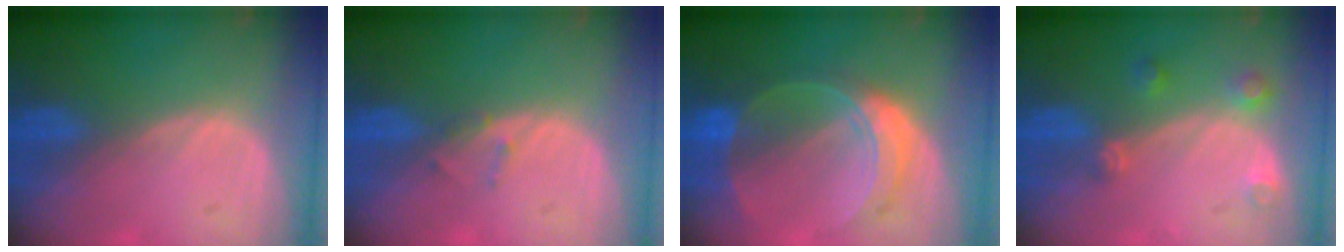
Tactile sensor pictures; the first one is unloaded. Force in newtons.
{"total": 1.3, "press": 1.1, "slide": 0.8}
{"total": 7.6, "press": 6.8, "slide": 3.5}
{"total": 3.2, "press": 2.9, "slide": 1.2}